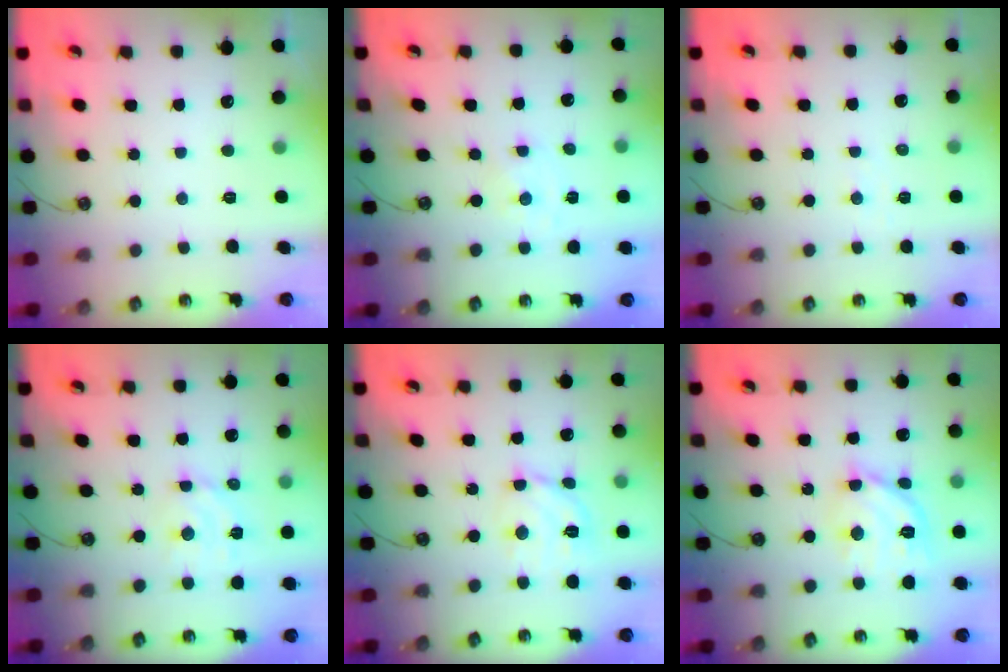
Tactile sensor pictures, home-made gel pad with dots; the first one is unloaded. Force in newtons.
{"total": 0.0}
{"total": 3.4, "press": 3.3, "slide": 0.5}
{"total": 6.1, "press": 6.0, "slide": 1.2}
{"total": 12.5, "press": 12.4, "slide": 1.0}
{"total": 13.2, "press": 13.2, "slide": 1.0}